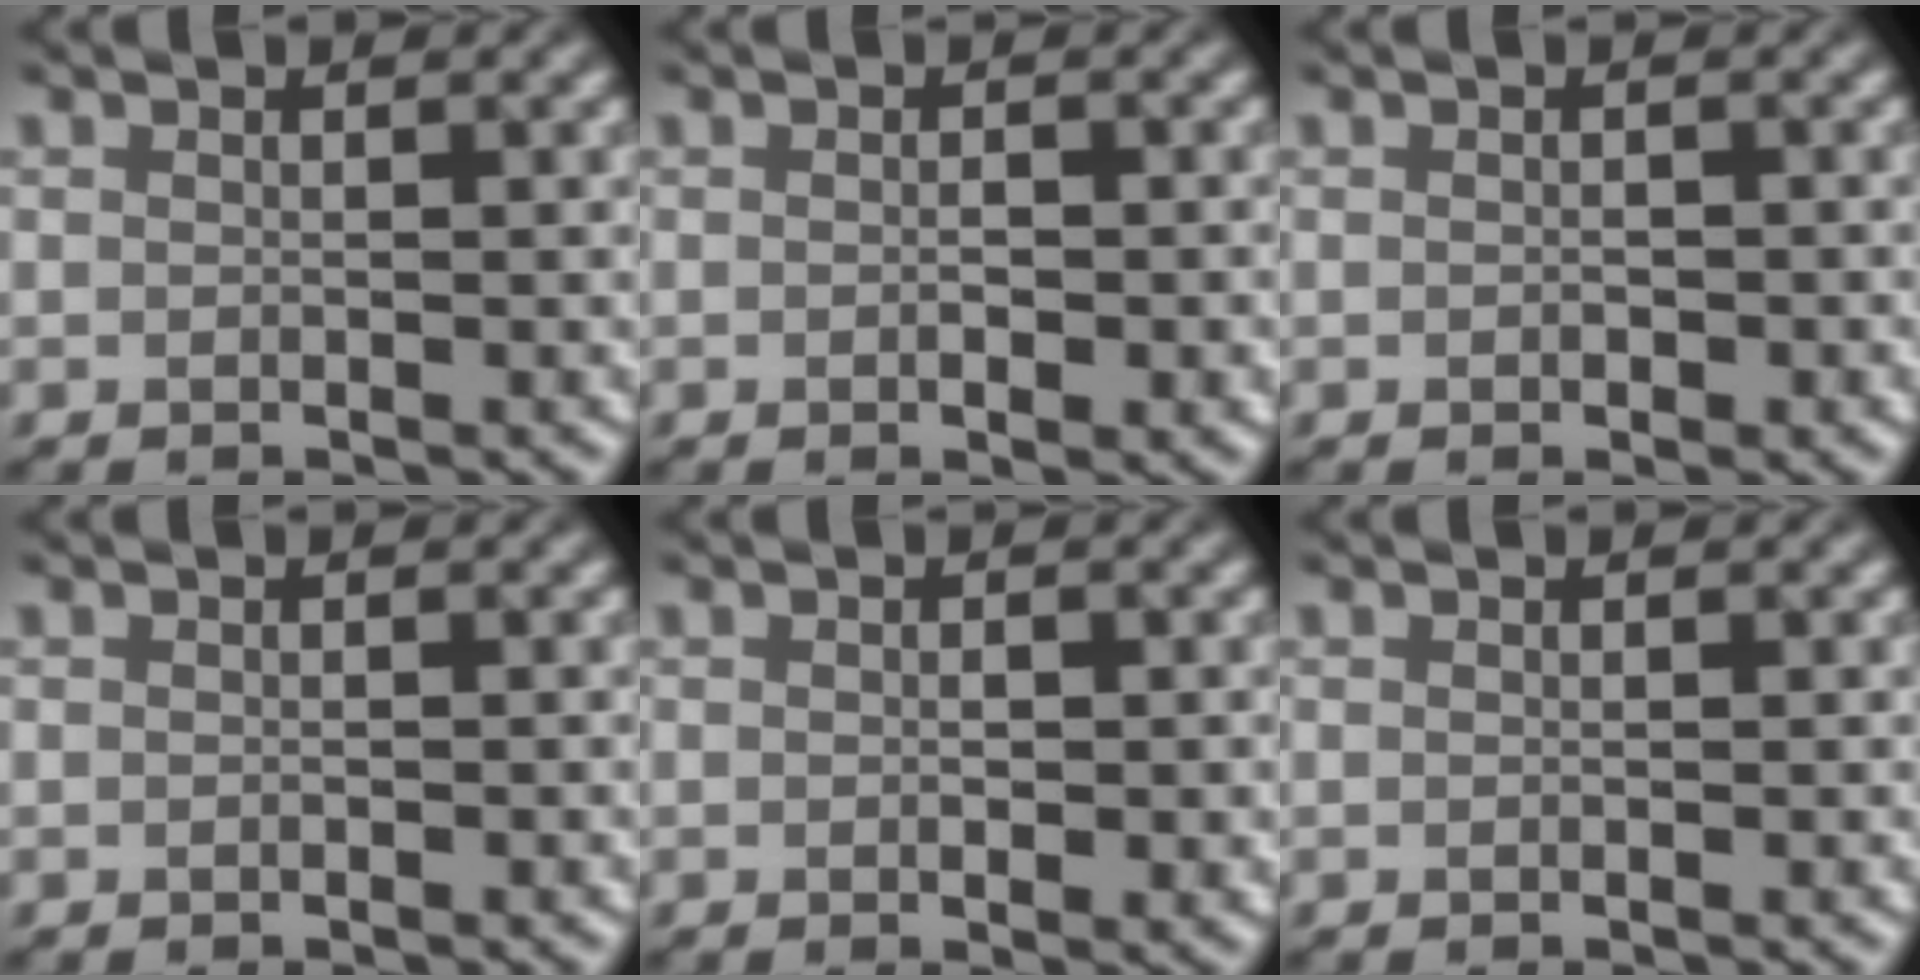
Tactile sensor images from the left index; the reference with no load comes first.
{"total": 1.8, "force": [-1.1, 0.4, 1.4], "torque": [-0.023, 0.002, 0.000]}
{"total": 1.1, "force": [-0.9, 0.4, 0.5], "torque": [-0.006, 0.004, 0.003]}
{"total": 0.6, "force": [-0.6, 0.0, 0.1], "torque": [0.004, -0.002, -0.001]}
{"total": 1.6, "force": [-0.9, 0.4, 1.2], "torque": [-0.021, 0.003, 0.004]}
{"total": 0.0}